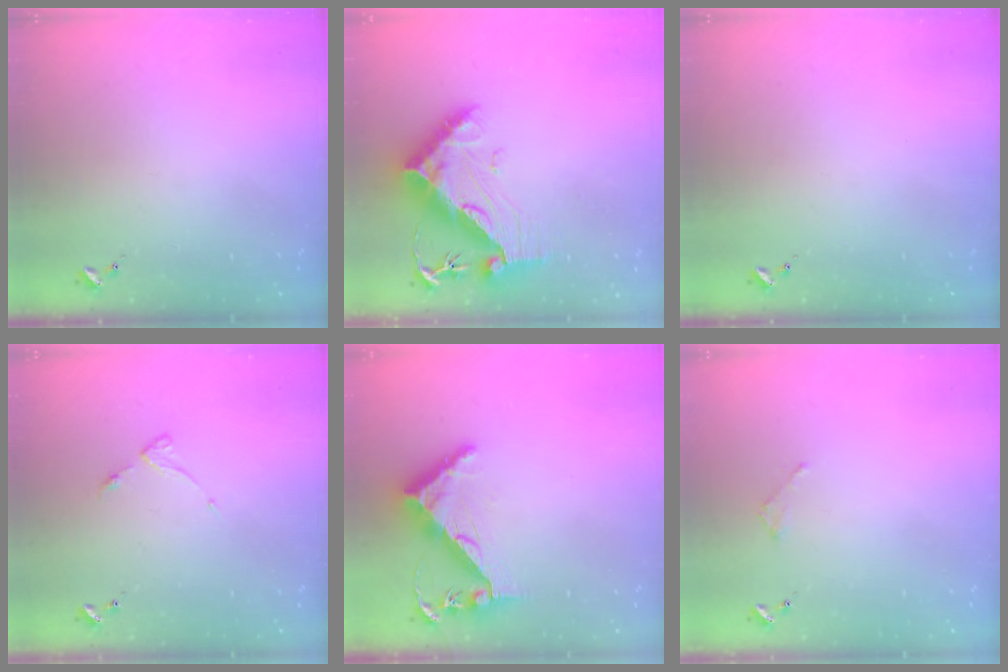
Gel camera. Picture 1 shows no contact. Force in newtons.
{"total": 14.8, "press": 14.7, "slide": 1.3}
{"total": 0.0}
{"total": 3.5, "press": 3.5, "slide": 0.5}
{"total": 8.7, "press": 8.6, "slide": 0.9}
{"total": 1.8, "press": 1.8, "slide": 0.2}